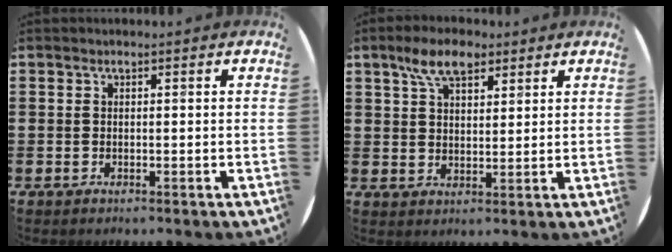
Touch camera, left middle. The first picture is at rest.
{"total": 6.3, "force": [4.3, 3.0, 3.5], "torque": [-0.064, -0.002, 0.076]}